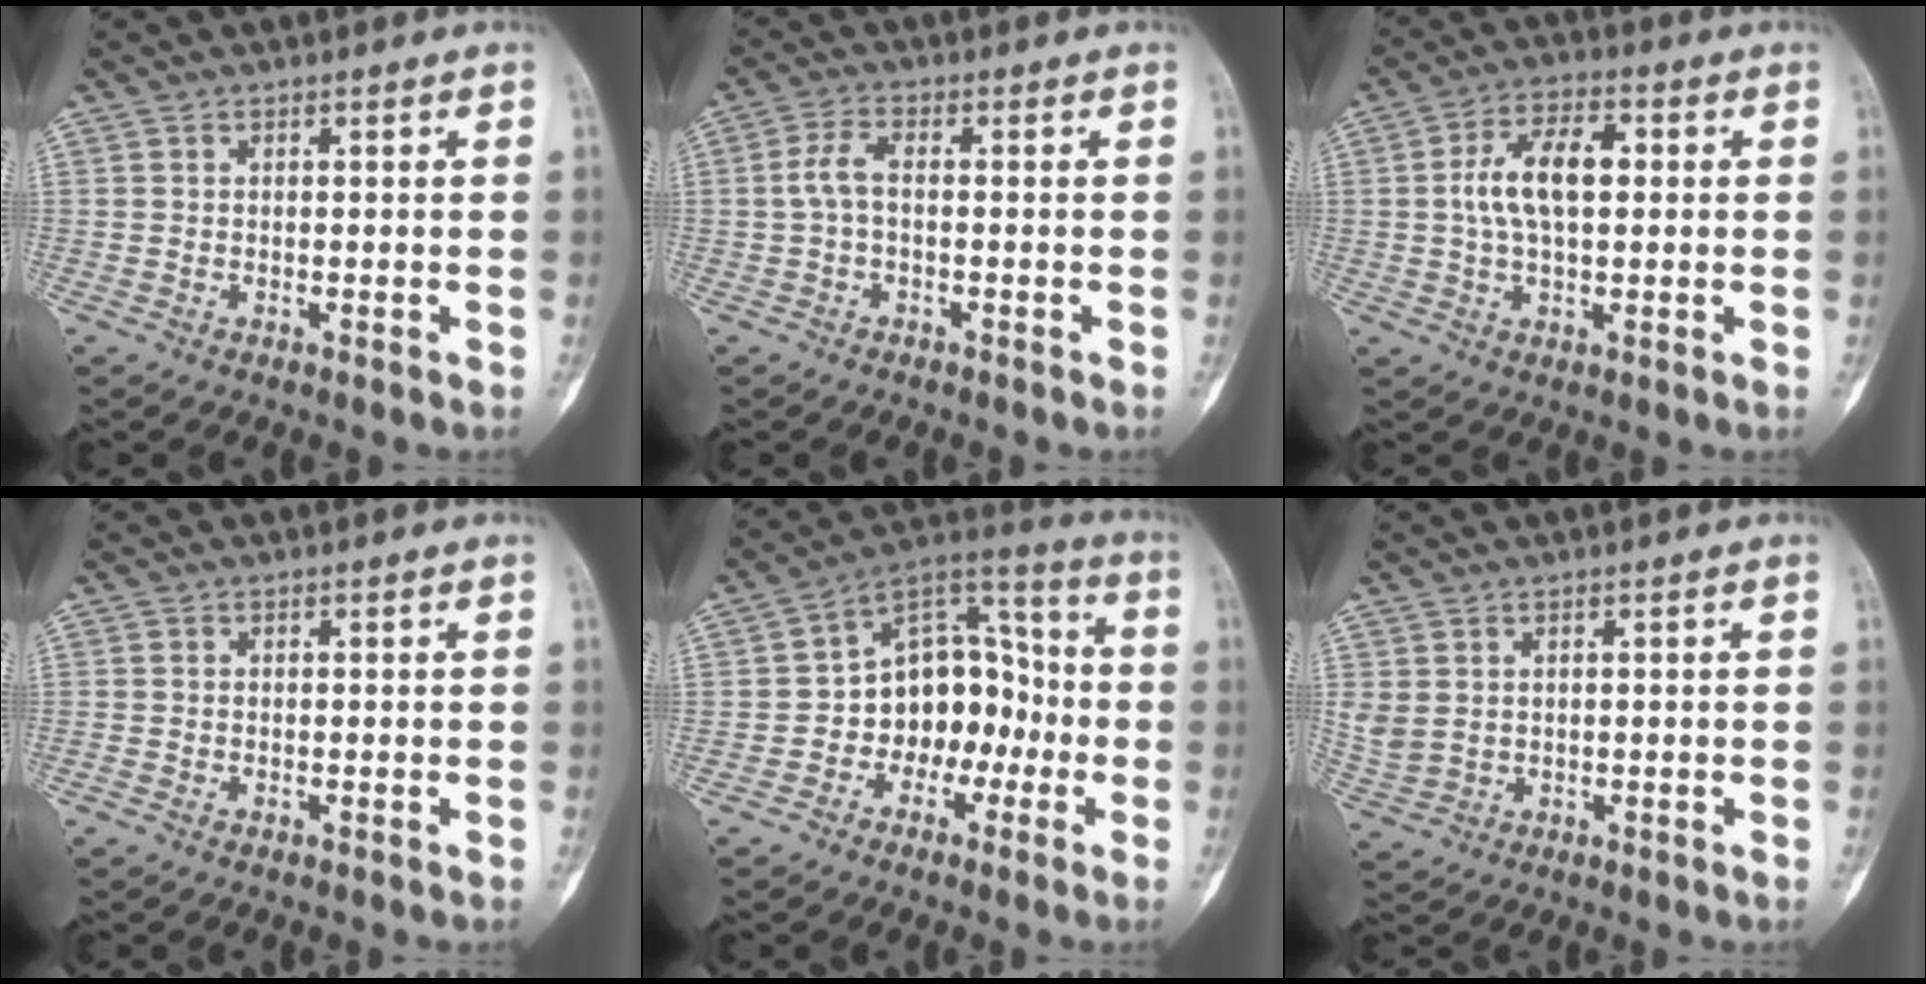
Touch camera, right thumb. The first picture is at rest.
{"total": 3.7, "force": [-0.4, 1.6, 3.3], "torque": [-0.077, 0.010, -0.012]}
{"total": 10.0, "force": [1.0, 5.2, 8.5], "torque": [-0.156, 0.018, 0.016]}
{"total": 0.0}
{"total": 13.6, "force": [-3.0, 9.9, 8.9], "torque": [-0.087, 0.053, -0.061]}
{"total": 3.6, "force": [1.0, 2.9, 2.0], "torque": [-0.046, -0.002, 0.031]}